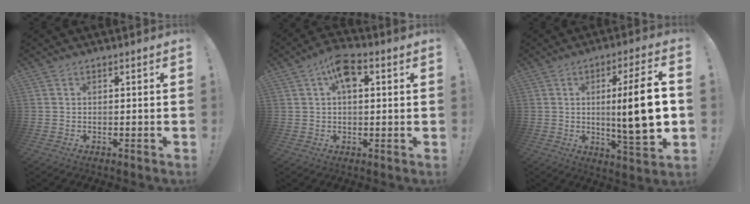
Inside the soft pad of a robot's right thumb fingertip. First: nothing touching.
{"total": 7.5, "force": [2.3, 3.8, 6.0], "torque": [-0.099, 0.010, 0.040]}
{"total": 16.1, "force": [0.4, 1.4, 16.0], "torque": [-0.262, -0.014, -0.004]}